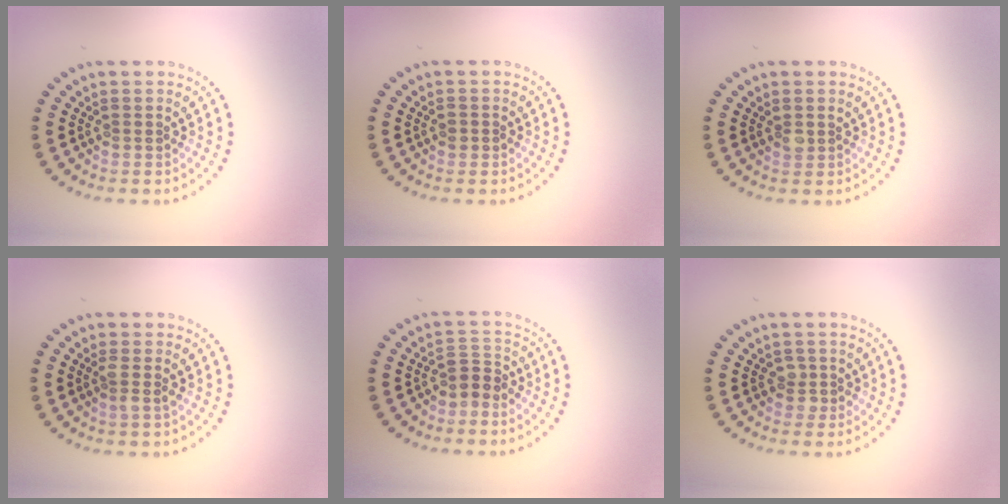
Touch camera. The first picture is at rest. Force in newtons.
{"total": 1.0, "press": 0.9, "slide": 0.2}
{"total": 0.9, "press": 0.8, "slide": 0.5}
{"total": 1.4, "press": 1.2, "slide": 0.8}
{"total": 2.1, "press": 1.6, "slide": 1.4}
{"total": 1.2, "press": 1.1, "slide": 0.5}